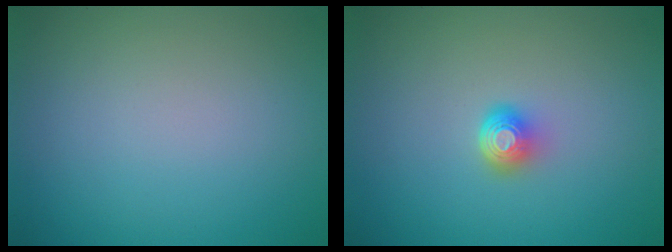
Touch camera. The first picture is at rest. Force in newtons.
{"total": 2.0, "press": 1.4, "slide": 1.4}